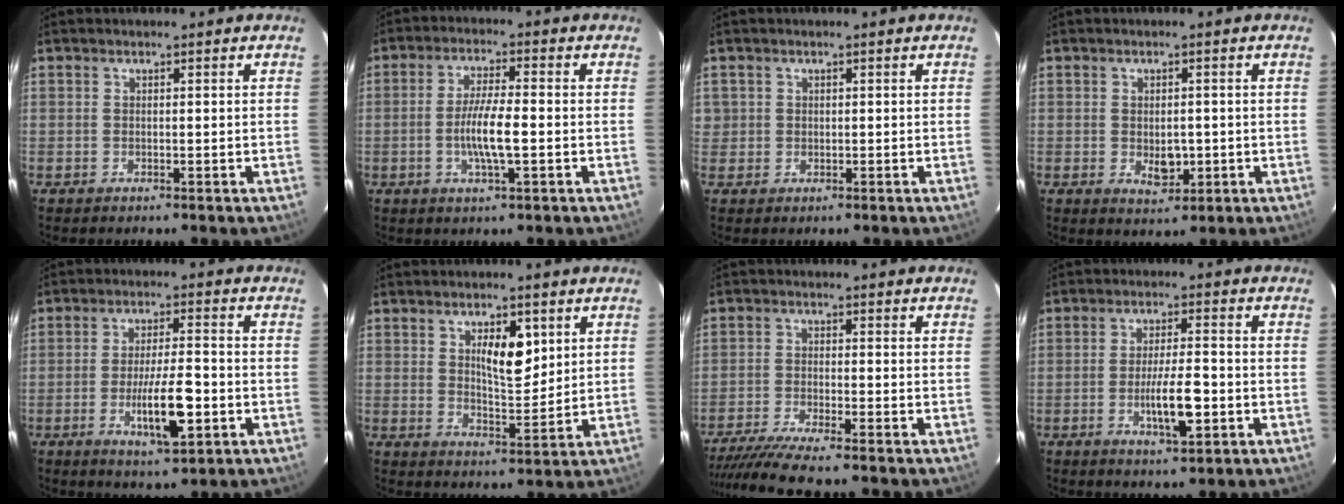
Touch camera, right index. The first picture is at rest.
{"total": 6.7, "force": [-1.4, 0.7, 6.5], "torque": [-0.123, -0.002, -0.029]}
{"total": 1.5, "force": [0.4, 1.5, 0.1], "torque": [0.010, 0.004, 0.003]}
{"total": 3.6, "force": [-0.6, 2.0, 2.9], "torque": [-0.045, -0.003, -0.001]}
{"total": 8.9, "force": [-2.8, 1.5, 8.3], "torque": [-0.141, -0.006, -0.046]}
{"total": 6.8, "force": [2.7, 2.5, 5.8], "torque": [-0.096, -0.003, 0.049]}
{"total": 9.3, "force": [-8.1, -0.8, 4.4], "torque": [-0.063, -0.025, -0.133]}
{"total": 7.0, "force": [-2.1, 1.1, 6.6], "torque": [-0.115, -0.005, -0.034]}